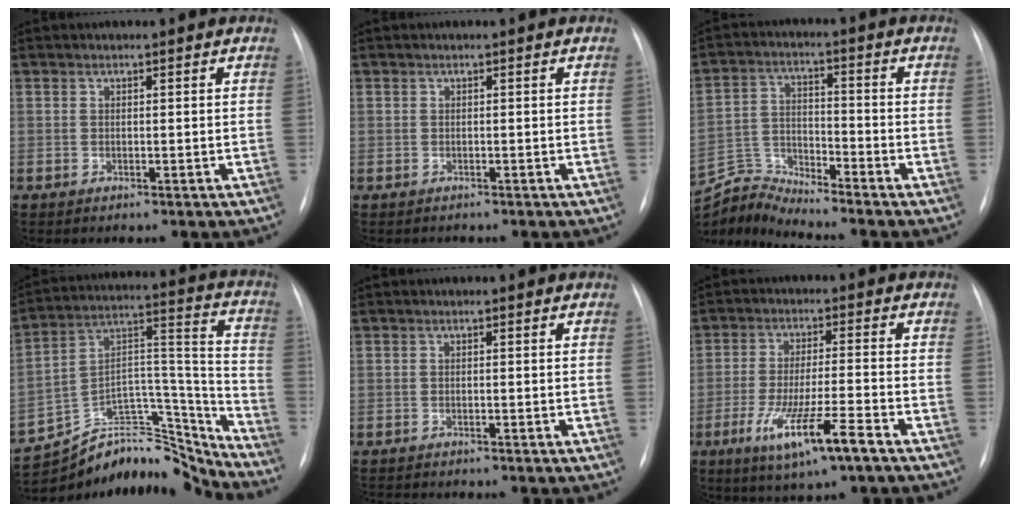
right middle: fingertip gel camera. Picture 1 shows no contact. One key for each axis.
{"total": 1.1, "fx": -0.7, "fy": 0.8, "fz": -0.2, "tx": -0.006, "ty": 0.004, "tz": -0.014}
{"total": 7.6, "fx": -7.3, "fy": -1.6, "fz": -1.0, "tx": 0.005, "ty": 0.013, "tz": -0.138}
{"total": 18.7, "fx": -18.0, "fy": 4.5, "fz": 2.9, "tx": -0.037, "ty": 0.085, "tz": -0.282}
{"total": 1.5, "fx": -1.5, "fy": -0.3, "fz": 0.1, "tx": 0.000, "ty": -0.006, "tz": -0.025}
{"total": 10.1, "fx": -5.3, "fy": 0.5, "fz": 8.6, "tx": -0.165, "ty": -0.024, "tz": -0.090}